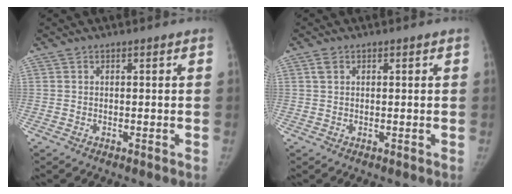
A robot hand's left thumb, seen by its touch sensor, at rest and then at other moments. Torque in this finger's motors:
{"motor_torque": [0.27, 0.09, 0.18, -0.55, 0.00]}